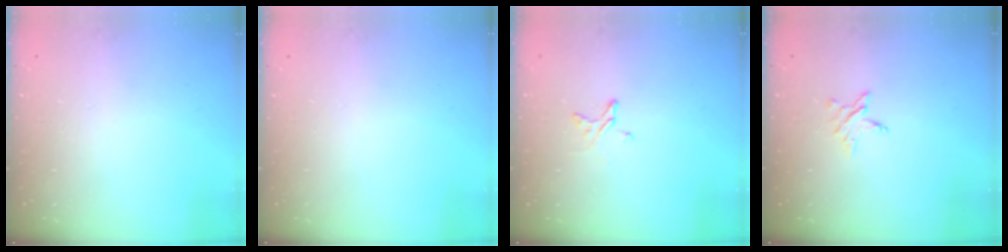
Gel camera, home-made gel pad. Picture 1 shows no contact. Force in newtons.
{"total": 0.0}
{"total": 3.9, "press": 3.9, "slide": 0.4}
{"total": 4.3, "press": 4.3, "slide": 0.4}